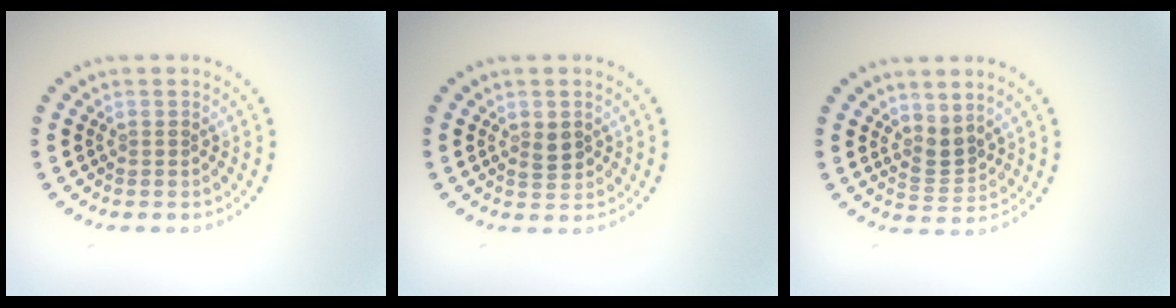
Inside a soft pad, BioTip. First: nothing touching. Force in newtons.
{"total": 1.6, "press": 1.6, "slide": 0.4}
{"total": 2.3, "press": 1.6, "slide": 1.6}